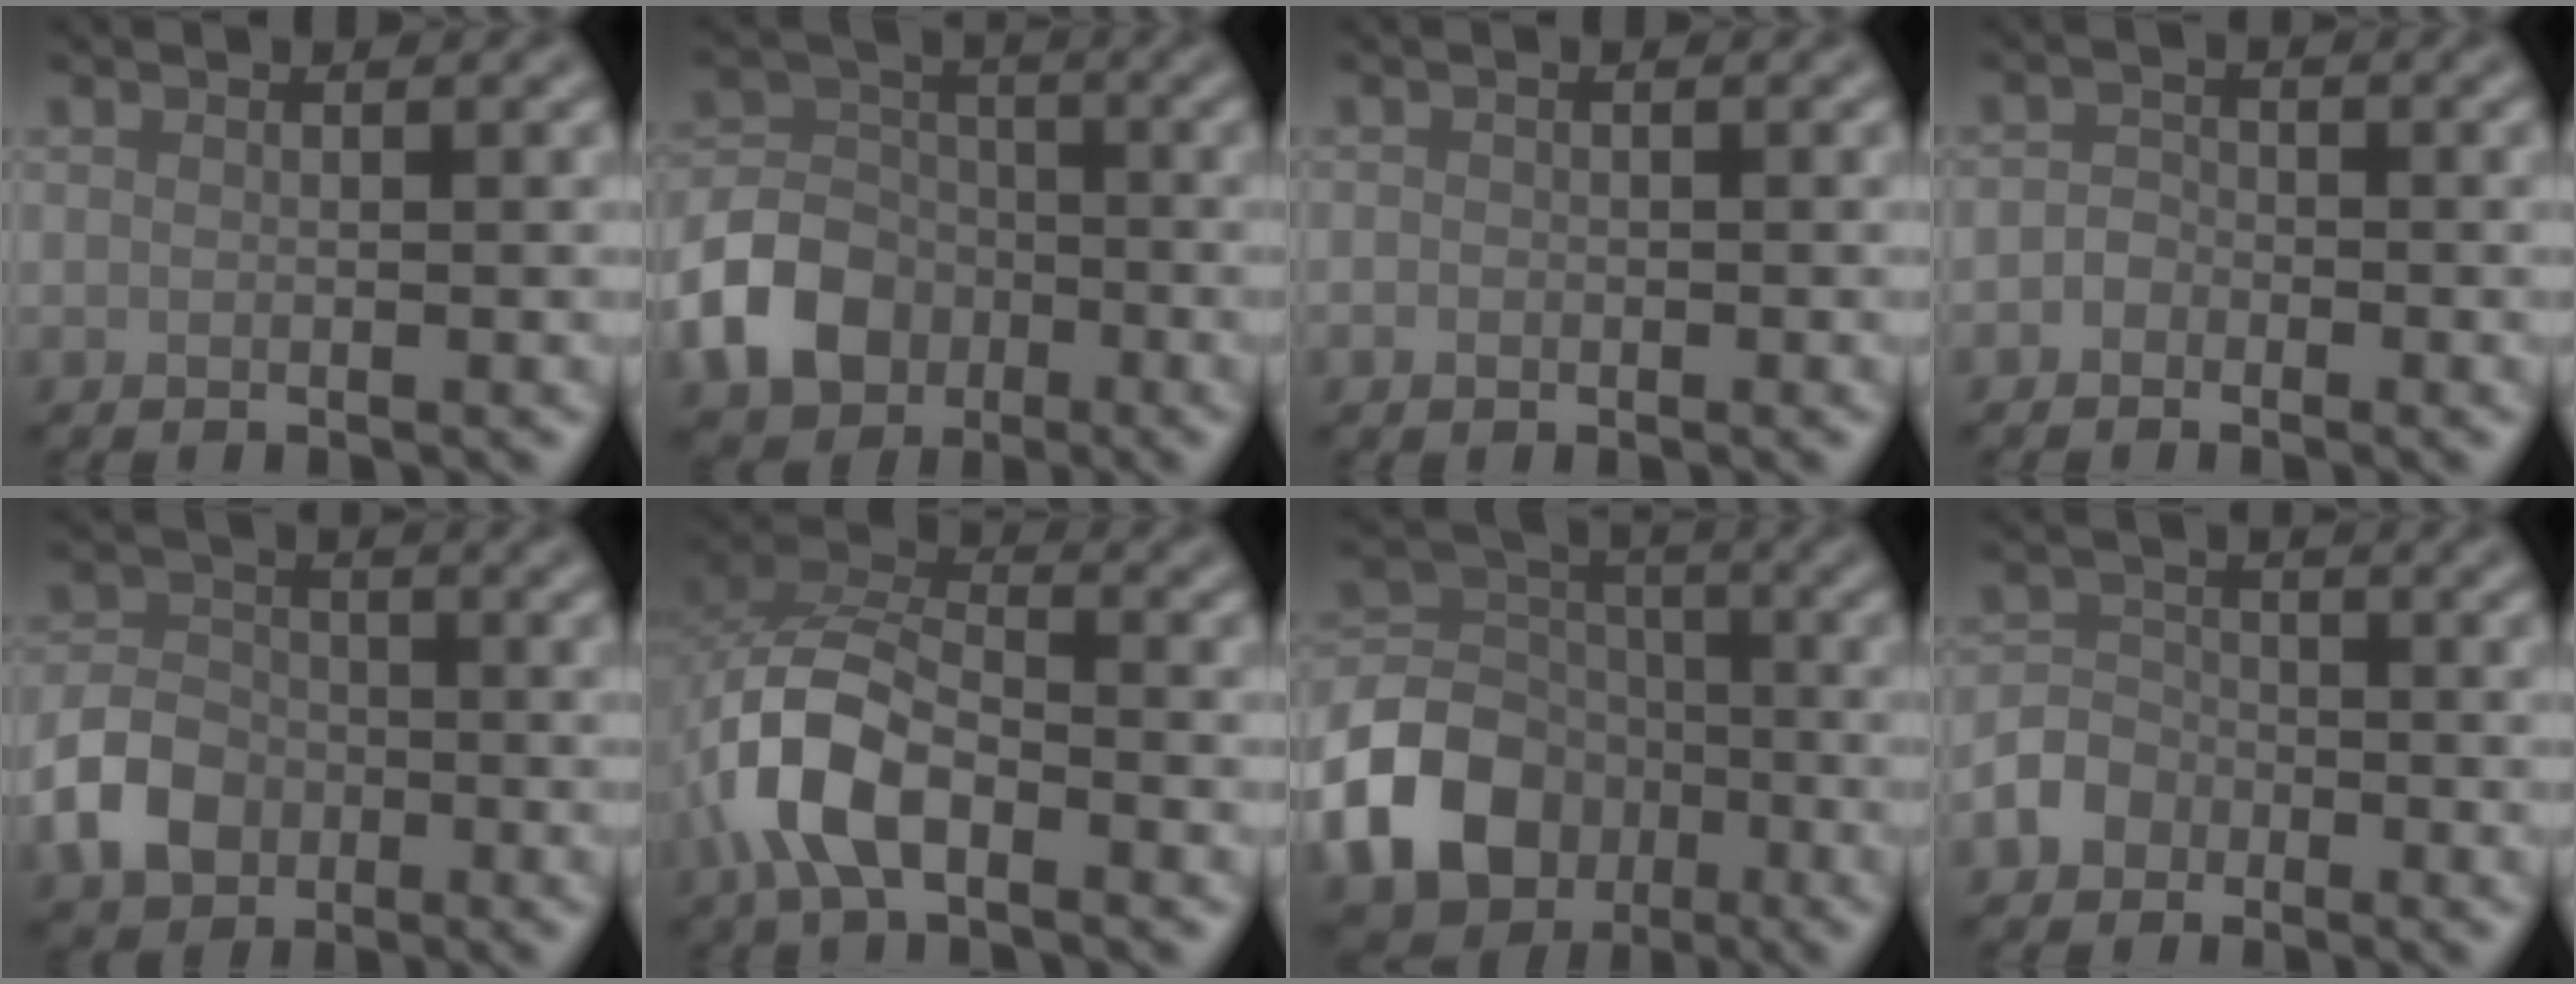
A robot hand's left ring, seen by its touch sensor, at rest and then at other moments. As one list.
[{"total": 6.7, "force": [-2.9, 5.2, 3.0], "torque": [-0.060, 0.000, -0.069]}, {"total": 0.7, "force": [-0.3, 0.6, 0.2], "torque": [0.000, -0.005, -0.007]}, {"total": 1.3, "force": [-0.7, 1.1, 0.3], "torque": [0.000, 0.003, -0.016]}, {"total": 4.6, "force": [-2.0, 3.5, 2.3], "torque": [-0.044, 0.000, -0.046]}, {"total": 7.1, "force": [-3.0, 3.7, 5.2], "torque": [-0.105, 0.007, -0.067]}, {"total": 12.2, "force": [-5.7, 9.4, 5.3], "torque": [-0.129, -0.016, -0.116]}, {"total": 3.1, "force": [-1.8, 2.3, 0.8], "torque": [-0.005, 0.001, -0.041]}]